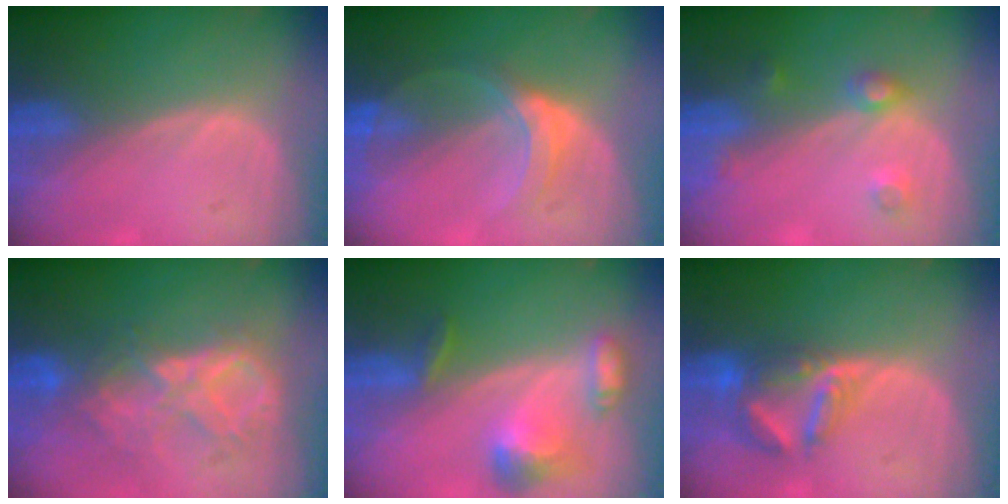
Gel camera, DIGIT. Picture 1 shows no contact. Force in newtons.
{"total": 5.3, "press": 5.0, "slide": 1.8}
{"total": 3.6, "press": 3.4, "slide": 1.3}
{"total": 8.8, "press": 7.7, "slide": 4.2}
{"total": 7.0, "press": 6.6, "slide": 2.5}
{"total": 7.2, "press": 6.3, "slide": 3.4}